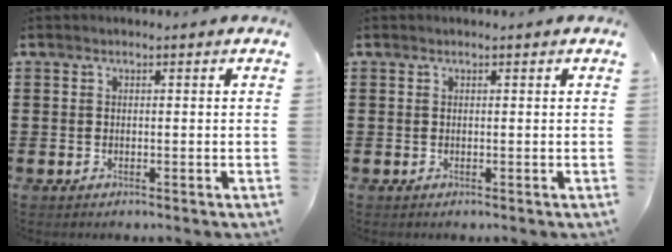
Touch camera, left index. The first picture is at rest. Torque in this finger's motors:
{"motor_torque": [-0.05, 0.00, -0.02, -0.01]}